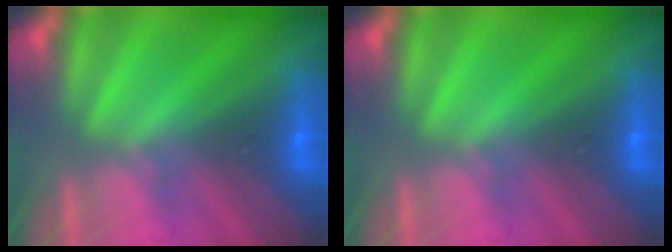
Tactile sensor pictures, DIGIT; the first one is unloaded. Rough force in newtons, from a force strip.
{"total": 0.0}